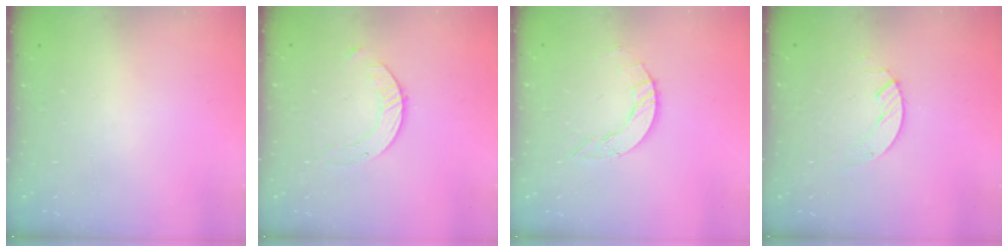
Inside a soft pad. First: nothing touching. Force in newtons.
{"total": 2.6, "press": 2.6, "slide": 0.3}
{"total": 5.5, "press": 5.5, "slide": 0.2}
{"total": 2.4, "press": 2.4, "slide": 0.2}